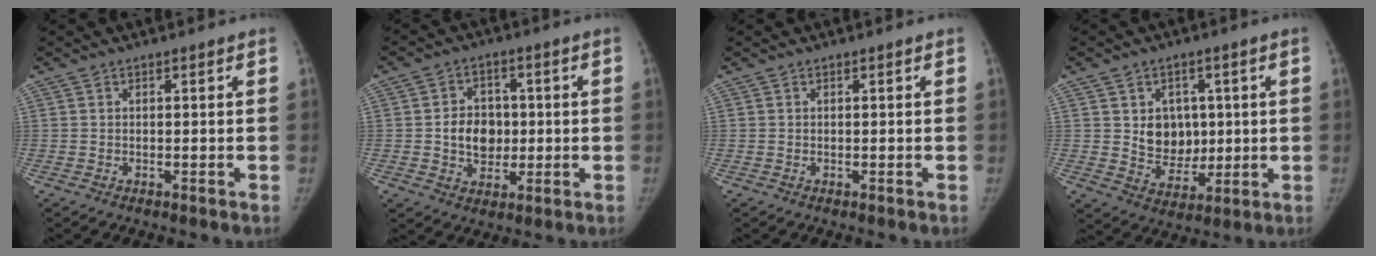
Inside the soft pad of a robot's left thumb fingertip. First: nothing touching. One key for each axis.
{"total": 8.1, "fx": -0.1, "fy": 6.7, "fz": 4.6, "tx": -0.036, "ty": 0.007, "tz": -0.001}
{"total": 0.0}
{"total": 8.7, "fx": 1.4, "fy": 7.2, "fz": 4.6, "tx": -0.021, "ty": -0.010, "tz": 0.034}